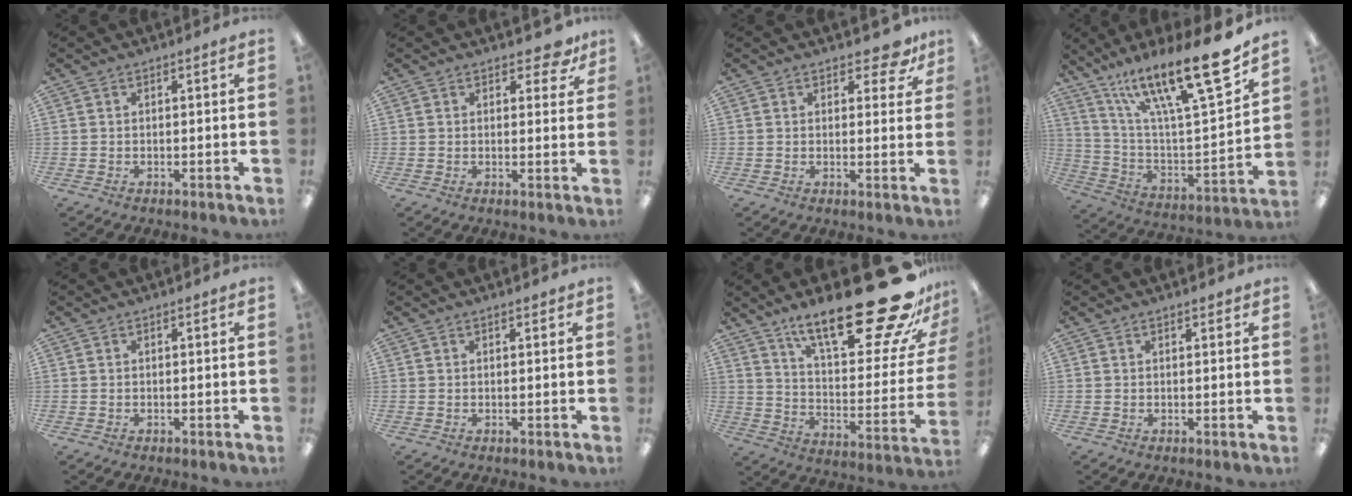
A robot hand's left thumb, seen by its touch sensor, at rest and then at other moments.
{"total": 4.7, "force": [3.2, 2.3, 2.5], "torque": [-0.023, -0.012, 0.054]}
{"total": 5.3, "force": [3.8, 2.5, 2.7], "torque": [-0.022, -0.020, 0.063]}
{"total": 22.6, "force": [16.3, 5.0, 14.8], "torque": [-0.239, -0.114, 0.267]}
{"total": 0.0}
{"total": 0.7, "force": [0.6, 0.3, 0.3], "torque": [0.002, -0.002, 0.009]}
{"total": 31.2, "force": [20.6, 8.8, 21.7], "torque": [-0.300, -0.143, 0.335]}
{"total": 1.0, "force": [0.8, 0.4, 0.4], "torque": [-0.001, -0.003, 0.013]}